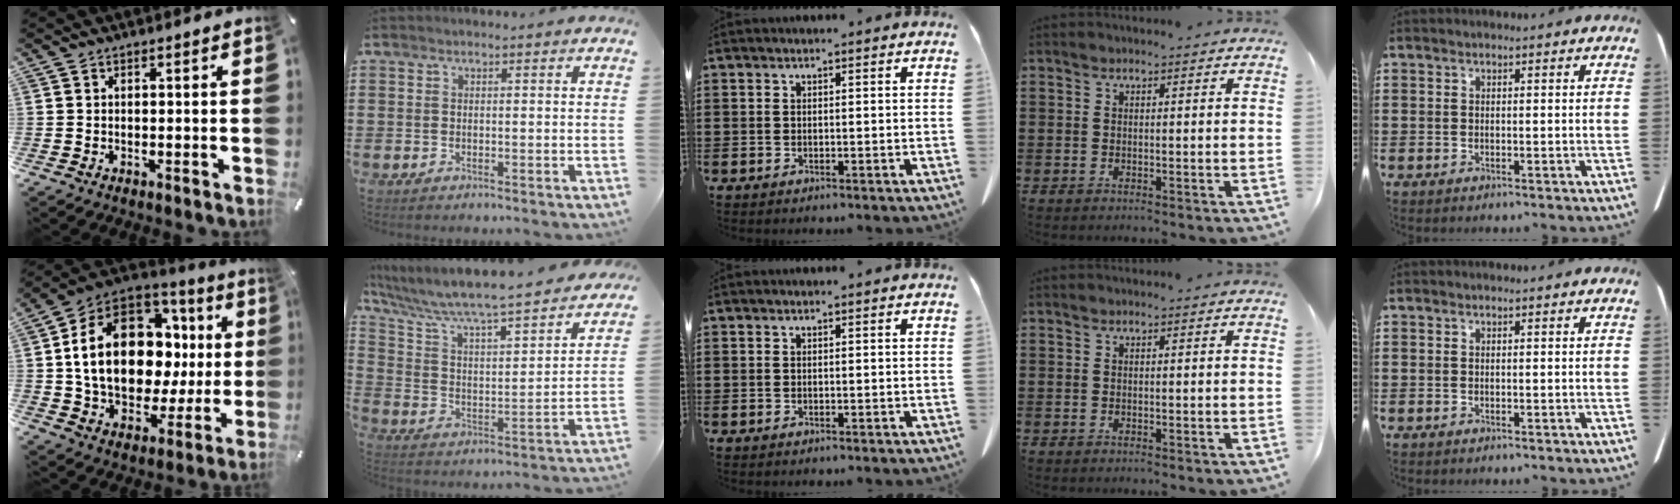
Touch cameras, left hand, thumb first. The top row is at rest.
{"thumb": {"total": 23.5, "force": [3.9, 15.8, 17.0], "torque": [-0.317, -0.019, 0.071]}, "index": {"total": 7.2, "force": [6.5, 0.6, 3.1], "torque": [-0.092, -0.057, 0.103]}}